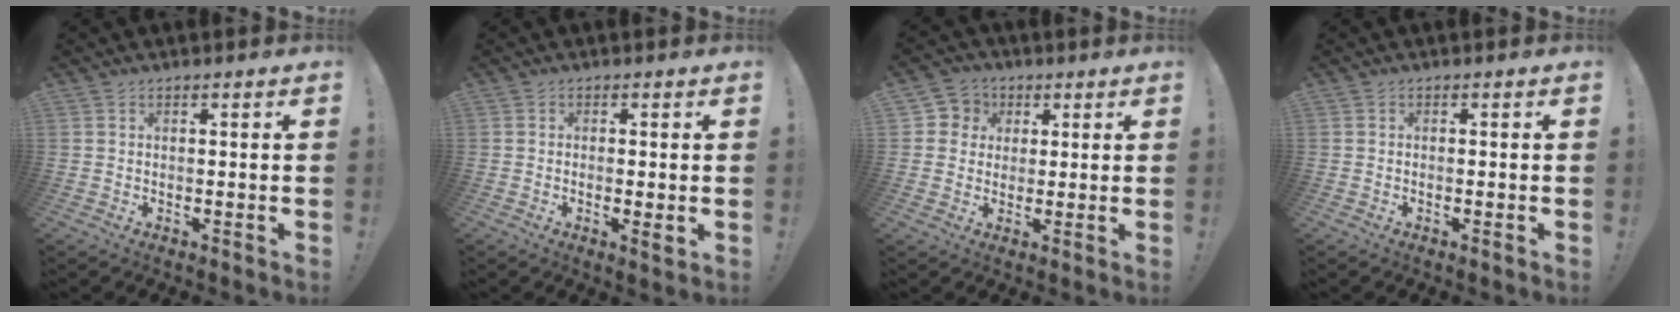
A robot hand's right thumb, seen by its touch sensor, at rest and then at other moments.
{"total": 2.5, "force": [-0.4, 0.2, 2.5], "torque": [-0.041, -0.002, -0.006]}
{"total": 6.2, "force": [1.0, 6.1, 1.1], "torque": [-0.012, -0.002, 0.020]}
{"total": 0.8, "force": [-0.5, -0.2, 0.7], "torque": [-0.019, 0.002, -0.007]}